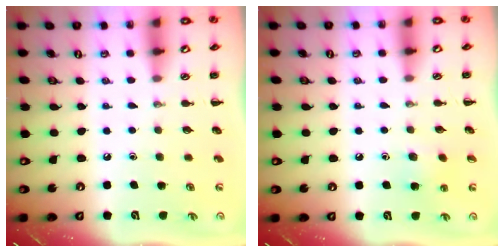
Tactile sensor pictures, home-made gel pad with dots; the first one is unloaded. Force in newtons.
{"total": 6.9, "press": 6.6, "slide": 1.9}